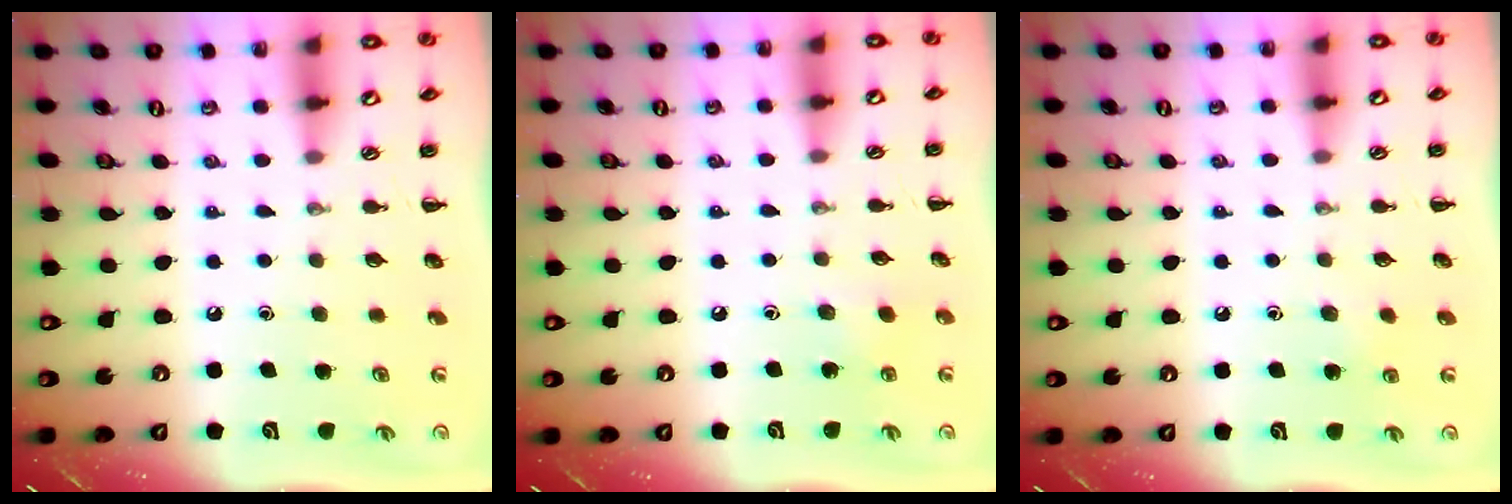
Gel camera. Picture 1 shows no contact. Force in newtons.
{"total": 5.9, "press": 5.7, "slide": 1.4}
{"total": 5.1, "press": 4.8, "slide": 1.6}